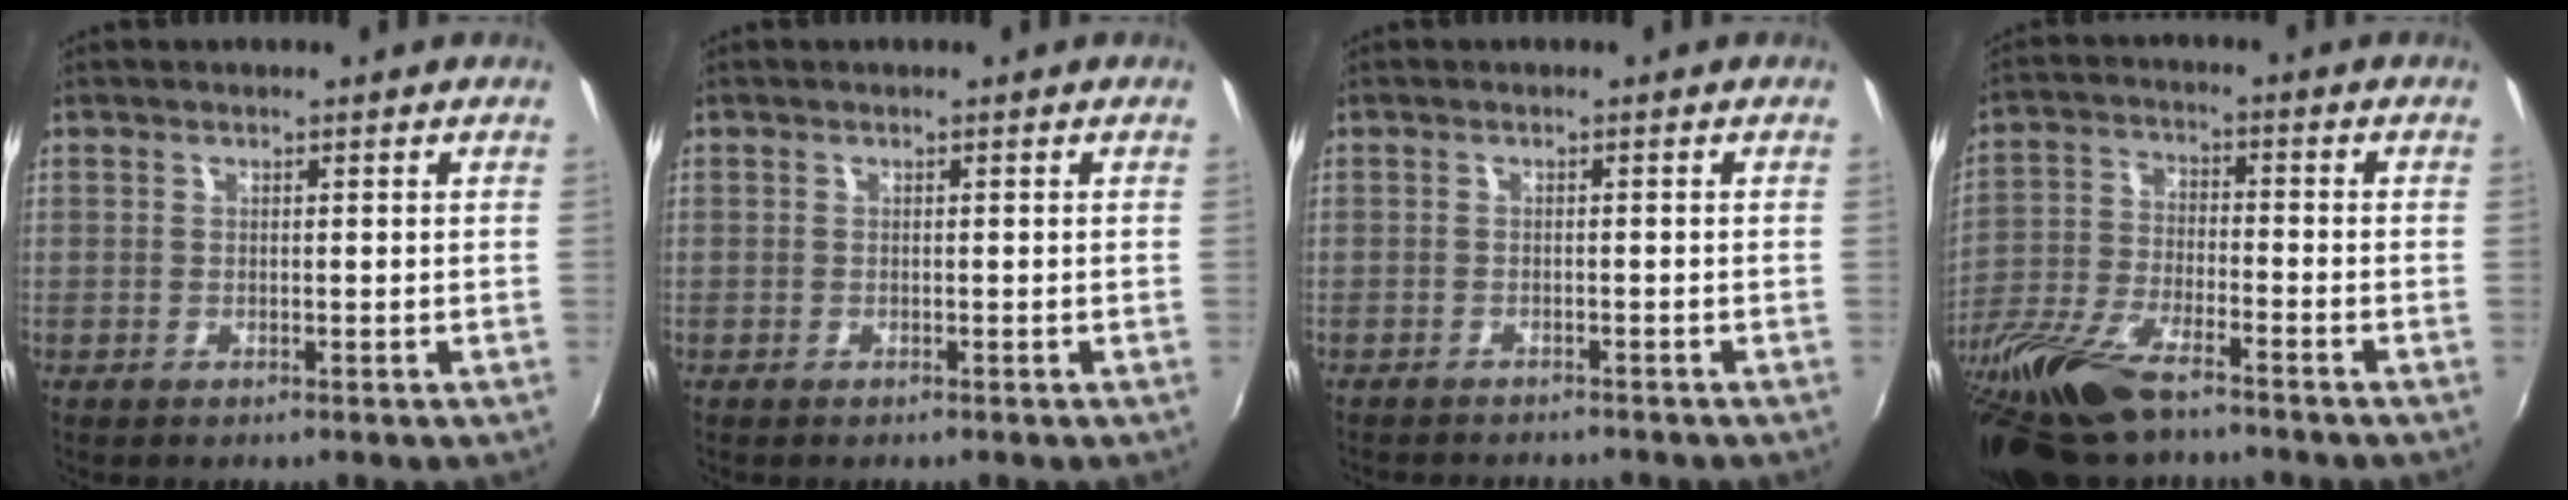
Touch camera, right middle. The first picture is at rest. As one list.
[{"total": 0.0}, {"total": 4.4, "force": [-4.2, 0.6, 1.3], "torque": [-0.036, -0.011, -0.061]}, {"total": 19.5, "force": [-14.9, 5.6, 11.2], "torque": [-0.251, -0.042, -0.281]}]